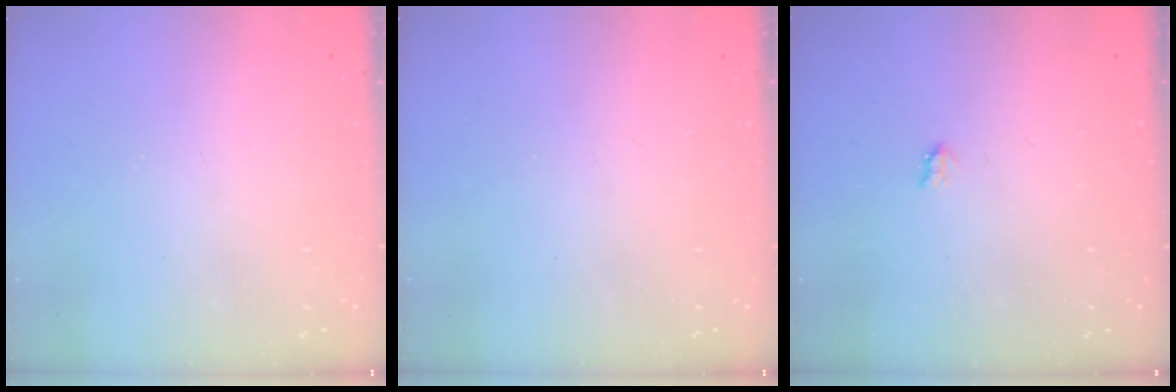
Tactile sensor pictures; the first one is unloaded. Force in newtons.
{"total": 0.0}
{"total": 1.9, "press": 1.9, "slide": 0.3}